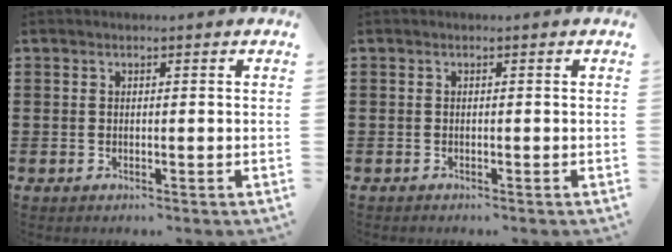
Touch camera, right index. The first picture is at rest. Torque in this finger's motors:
{"motor_torque": [0.15, 0.33, 0.00, -0.01]}